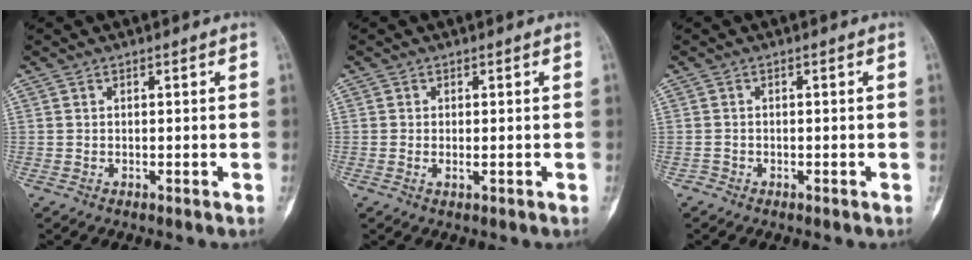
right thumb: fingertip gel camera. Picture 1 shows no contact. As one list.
[{"total": 1.1, "force": [-0.2, 0.5, 1.0], "torque": [-0.017, -0.001, -0.003]}, {"total": 0.8, "force": [-0.6, 0.6, -0.2], "torque": [0.002, 0.003, -0.018]}]